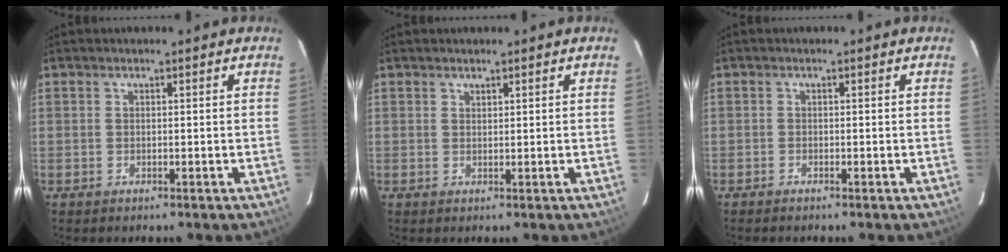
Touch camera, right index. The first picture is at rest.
{"total": 0.7, "force": [0.7, 0.2, 0.1], "torque": [-0.001, 0.001, 0.013]}
{"total": 0.6, "force": [-0.6, 0.1, 0.1], "torque": [-0.005, -0.001, -0.013]}